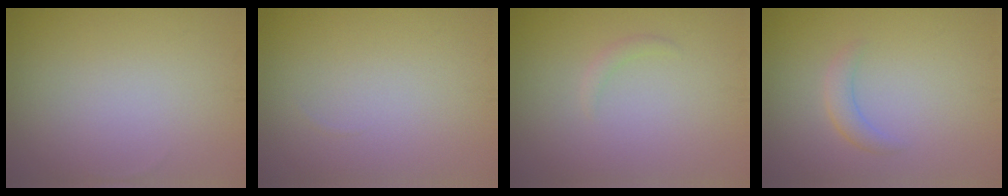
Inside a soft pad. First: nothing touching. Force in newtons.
{"total": 0.0}
{"total": 0.7, "press": 0.7, "slide": 0.1}
{"total": 1.6, "press": 1.6, "slide": 0.1}